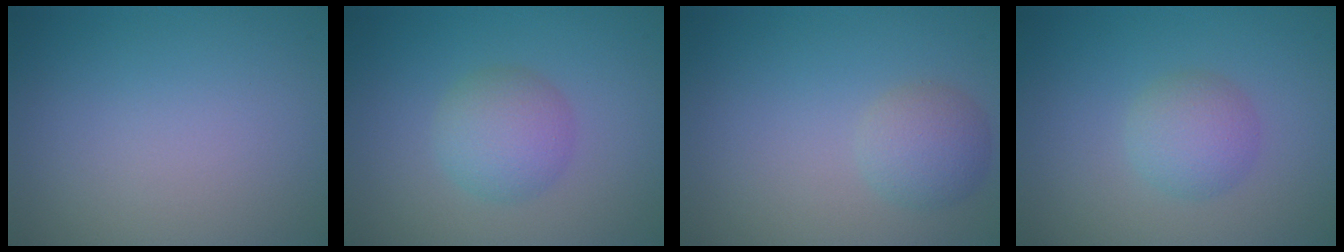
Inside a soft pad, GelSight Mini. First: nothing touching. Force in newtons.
{"total": 3.4, "press": 3.4, "slide": 0.1}
{"total": 2.4, "press": 2.4, "slide": 0.0}
{"total": 2.7, "press": 2.7, "slide": 0.1}